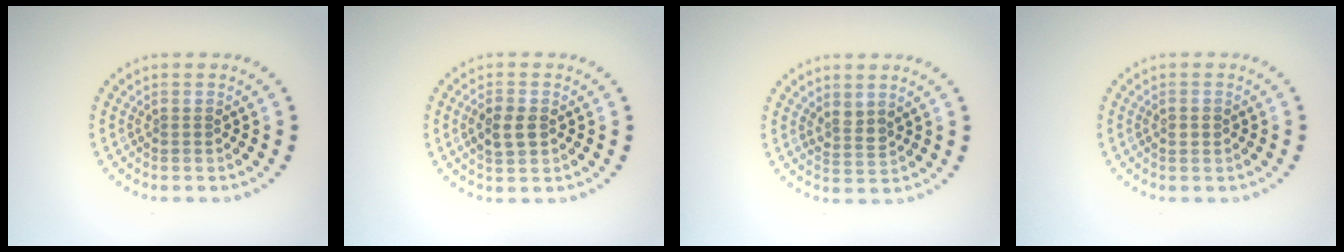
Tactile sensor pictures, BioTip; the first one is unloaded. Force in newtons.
{"total": 2.5, "press": 2.5, "slide": 0.3}
{"total": 1.5, "press": 1.2, "slide": 0.9}
{"total": 1.2, "press": 1.2, "slide": 0.1}